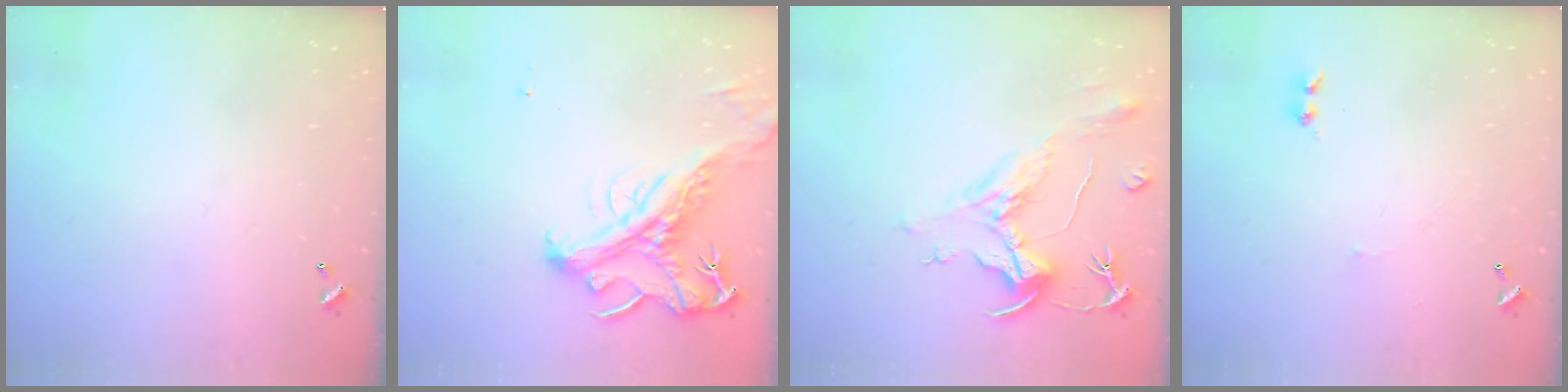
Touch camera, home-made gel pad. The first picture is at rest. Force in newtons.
{"total": 2.6, "press": 2.2, "slide": 1.4}
{"total": 2.1, "press": 1.6, "slide": 1.3}
{"total": 1.5, "press": 1.4, "slide": 0.6}